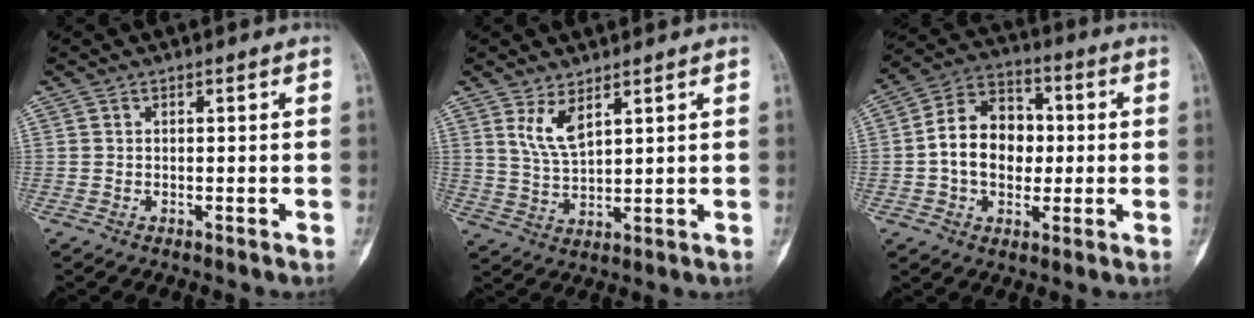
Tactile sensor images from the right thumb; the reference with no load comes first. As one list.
[{"total": 5.6, "force": [3.2, 2.2, 4.0], "torque": [-0.078, -0.023, 0.073]}, {"total": 13.2, "force": [-0.4, 9.9, 8.8], "torque": [-0.110, 0.030, -0.013]}]